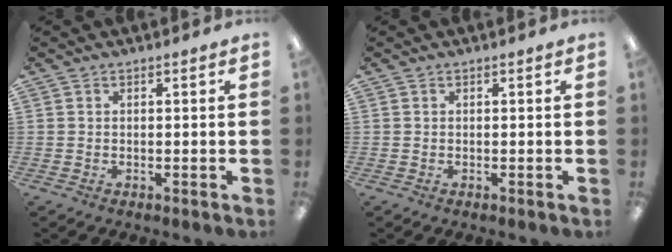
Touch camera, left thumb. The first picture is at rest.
{"total": 0.0}